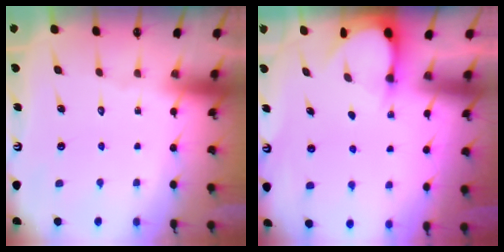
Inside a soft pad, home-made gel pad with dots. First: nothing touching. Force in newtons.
{"total": 3.3, "press": 3.2, "slide": 0.3}